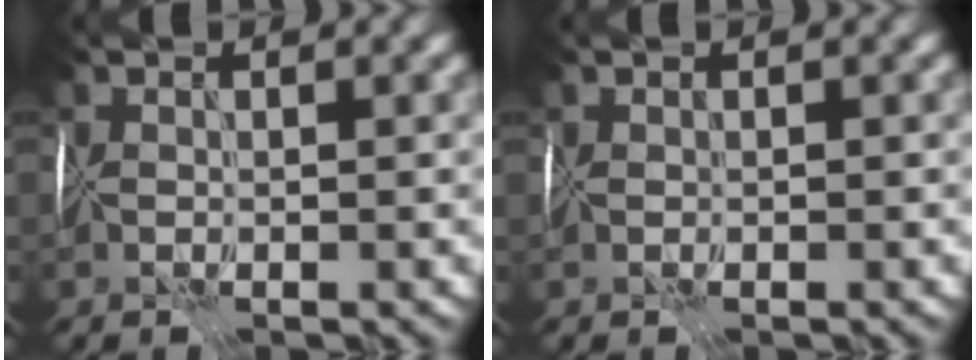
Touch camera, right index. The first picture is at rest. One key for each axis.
{"total": 0.0}